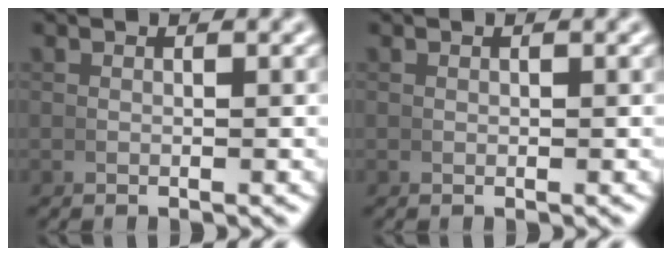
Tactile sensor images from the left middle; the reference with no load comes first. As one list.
[{"total": 0.0}]